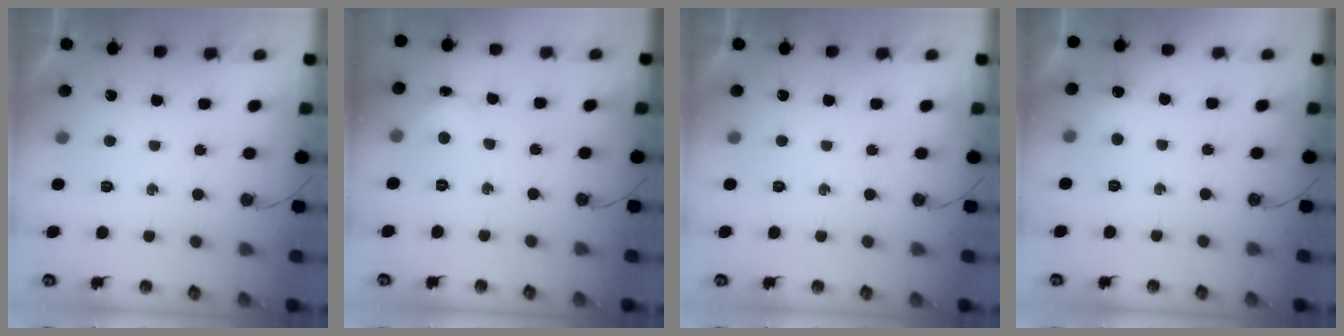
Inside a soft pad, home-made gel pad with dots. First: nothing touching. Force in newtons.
{"total": 4.6, "press": 4.5, "slide": 0.8}
{"total": 0.0}
{"total": 12.8, "press": 5.4, "slide": 11.5}